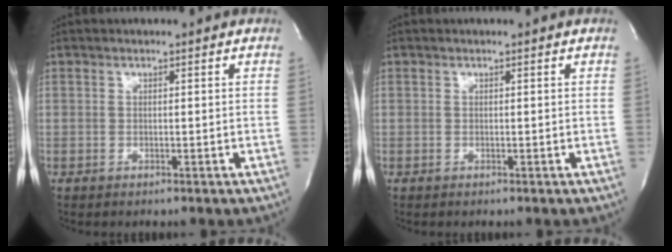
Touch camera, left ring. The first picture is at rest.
{"total": 0.0}